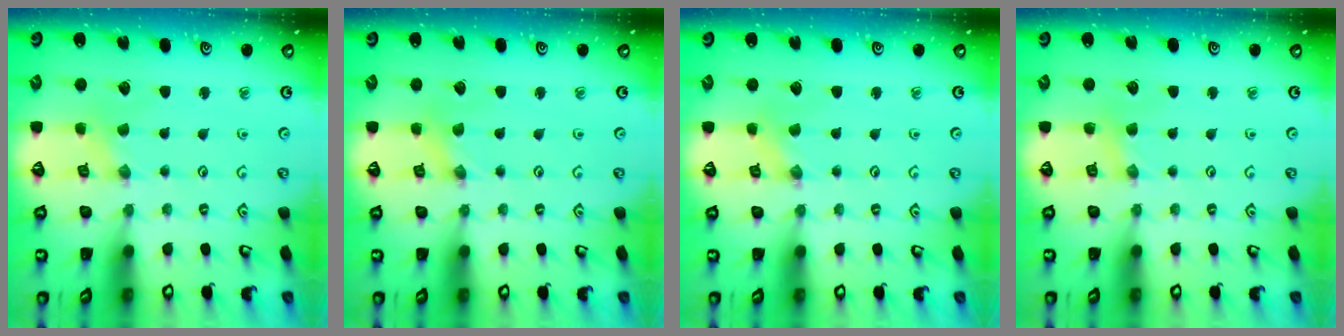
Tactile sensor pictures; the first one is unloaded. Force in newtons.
{"total": 0.0}
{"total": 0.0}
{"total": 2.8, "press": 2.8, "slide": 0.3}